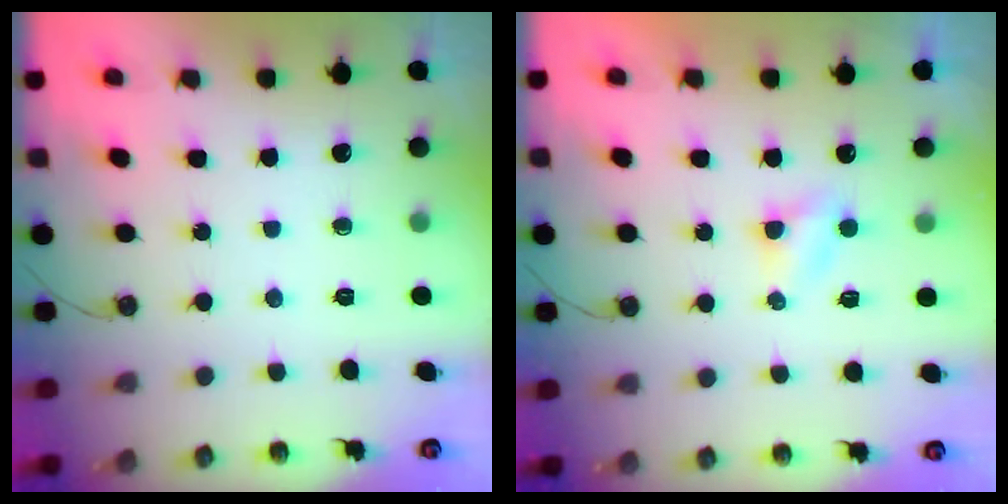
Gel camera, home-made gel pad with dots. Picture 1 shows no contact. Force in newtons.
{"total": 3.3, "press": 3.3, "slide": 0.4}